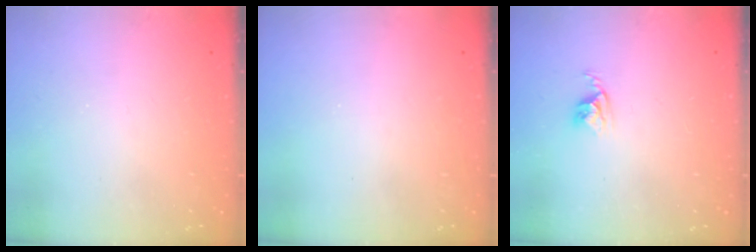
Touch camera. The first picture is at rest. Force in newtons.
{"total": 0.0}
{"total": 2.5, "press": 2.5, "slide": 0.4}